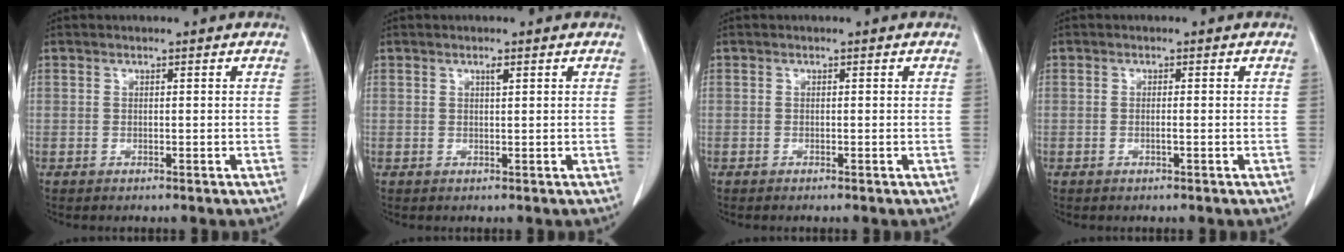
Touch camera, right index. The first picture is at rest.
{"total": 0.8, "force": [0.5, 0.1, 0.7], "torque": [-0.014, -0.001, 0.008]}
{"total": 0.0}
{"total": 0.7, "force": [-0.2, -0.1, 0.6], "torque": [-0.012, 0.001, -0.004]}